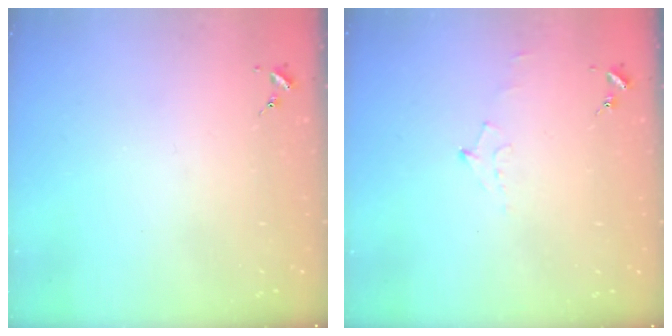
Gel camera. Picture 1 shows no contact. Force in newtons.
{"total": 5.2, "press": 5.2, "slide": 0.6}